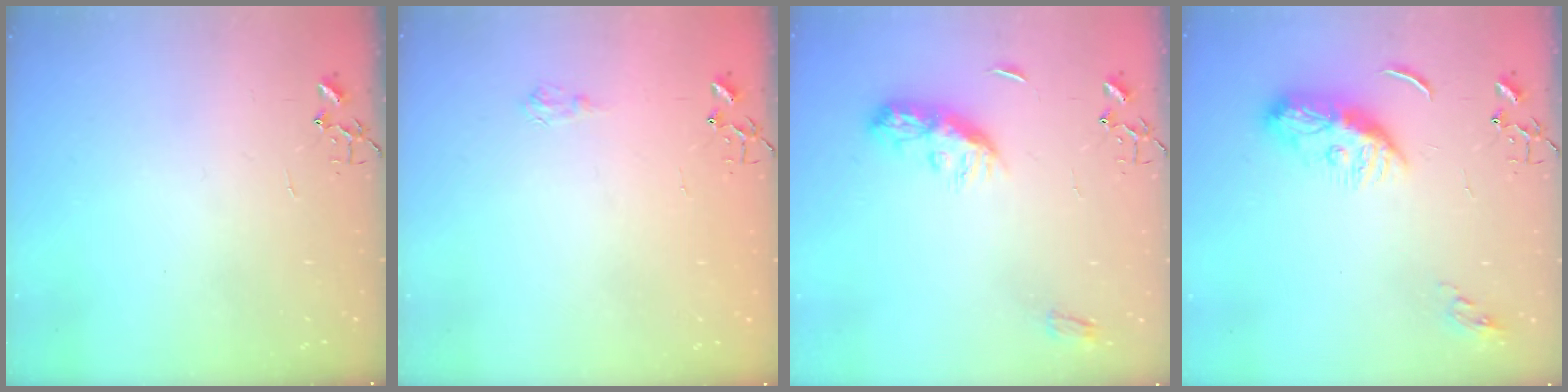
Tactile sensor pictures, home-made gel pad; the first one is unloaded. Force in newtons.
{"total": 5.7, "press": 5.7, "slide": 0.6}
{"total": 9.9, "press": 9.9, "slide": 0.0}
{"total": 11.0, "press": 11.0, "slide": 0.2}